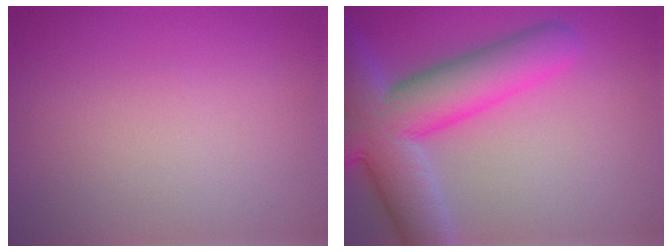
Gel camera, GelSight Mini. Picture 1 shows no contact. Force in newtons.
{"total": 10.6, "press": 10.6, "slide": 0.7}